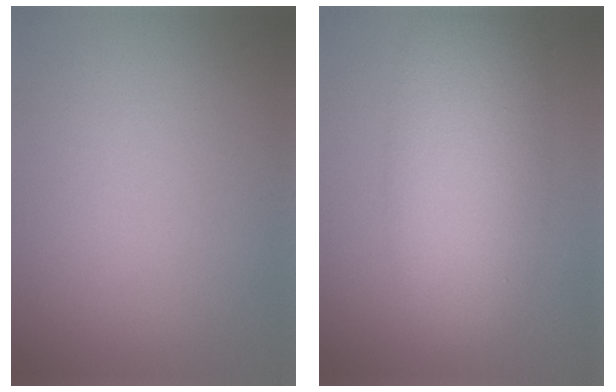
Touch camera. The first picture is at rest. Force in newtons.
{"total": 7.7, "press": 7.7, "slide": 0.3}